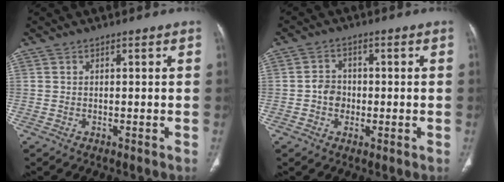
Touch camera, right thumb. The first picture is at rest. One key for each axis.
{"total": 4.0, "fx": -0.5, "fy": 3.5, "fz": 2.0, "tx": -0.013, "ty": 0.009, "tz": -0.015}